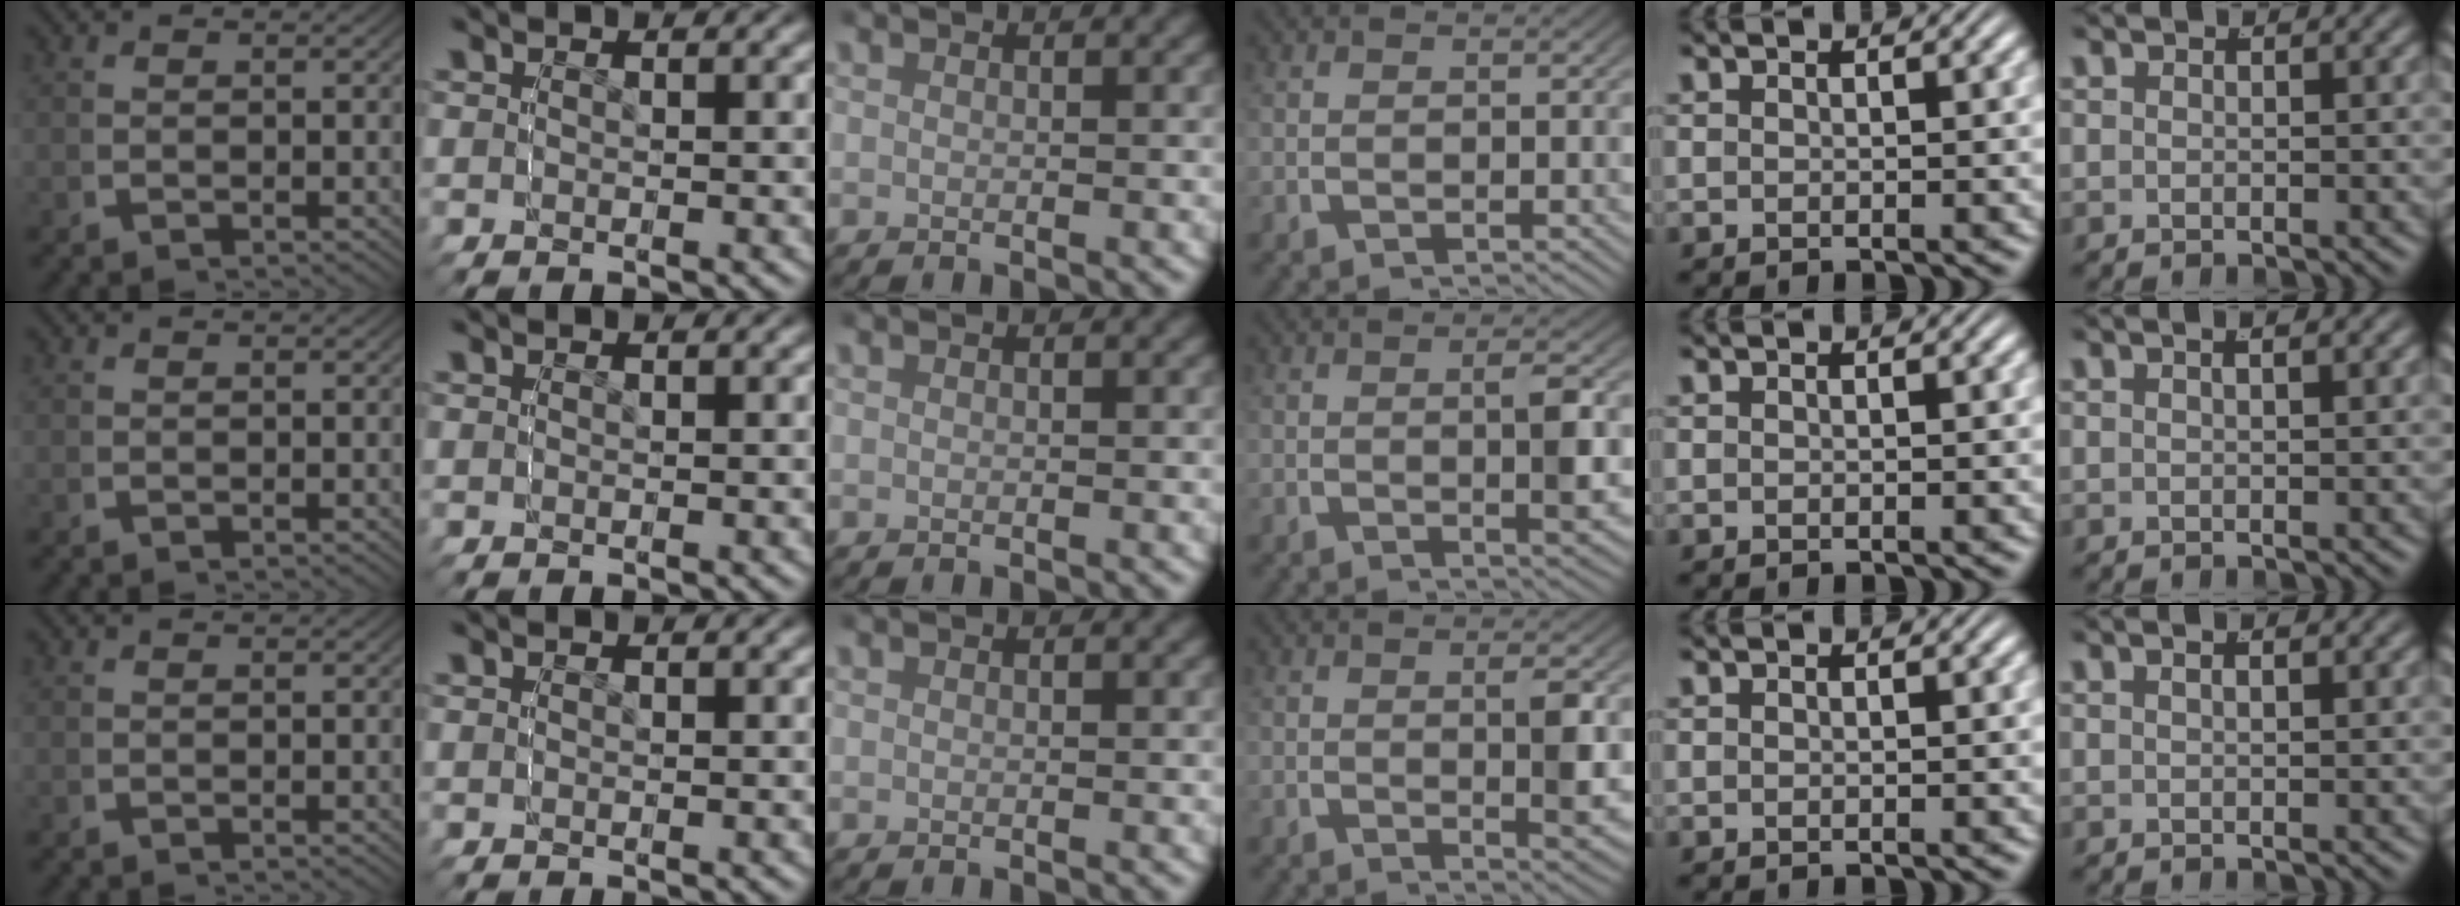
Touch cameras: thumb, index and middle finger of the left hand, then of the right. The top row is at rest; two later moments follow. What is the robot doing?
{"motion": "grasp_and_lifting", "object": "sponge"}